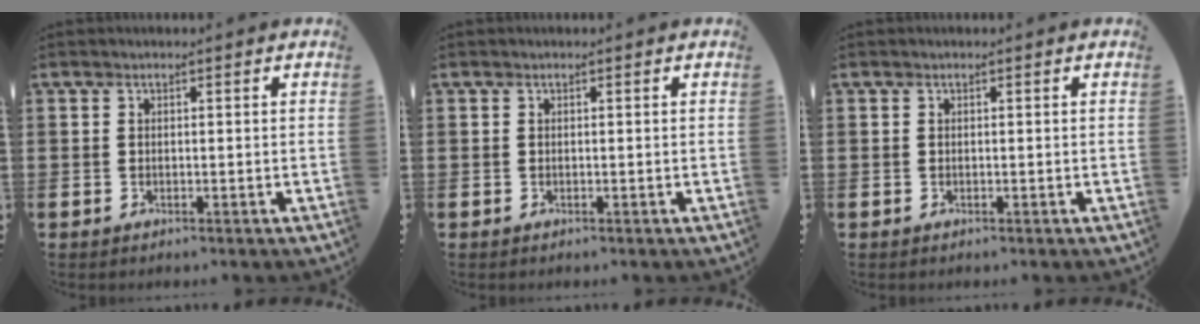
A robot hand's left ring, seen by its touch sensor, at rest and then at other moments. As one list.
[{"total": 0.0}, {"total": 0.0}]